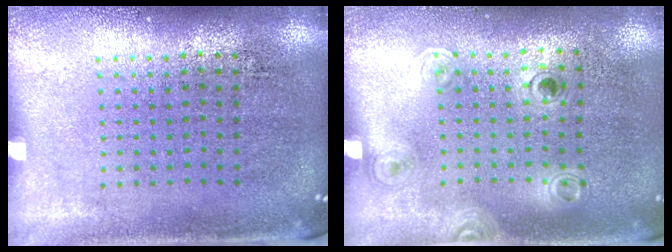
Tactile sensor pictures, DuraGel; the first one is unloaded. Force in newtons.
{"total": 1.1, "press": 0.8, "slide": 0.7}